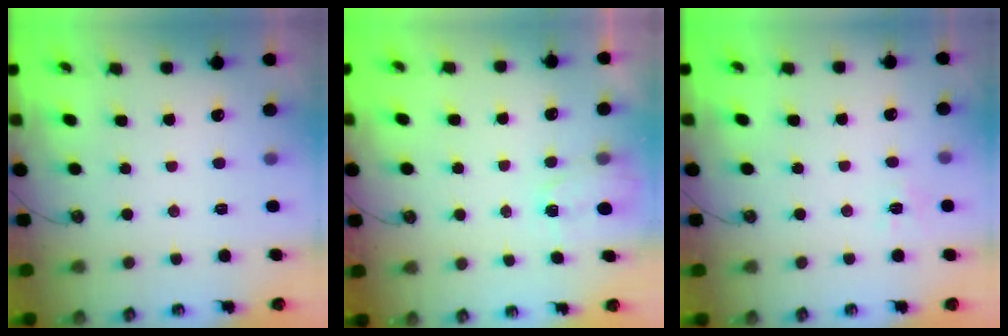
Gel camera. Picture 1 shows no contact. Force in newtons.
{"total": 2.4, "press": 2.4, "slide": 0.3}
{"total": 6.7, "press": 6.7, "slide": 0.8}